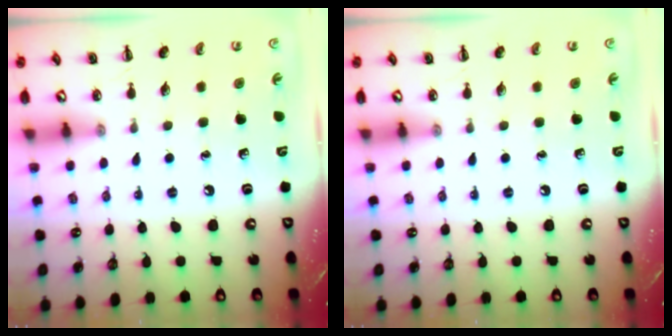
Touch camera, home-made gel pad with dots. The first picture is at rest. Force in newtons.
{"total": 0.0}